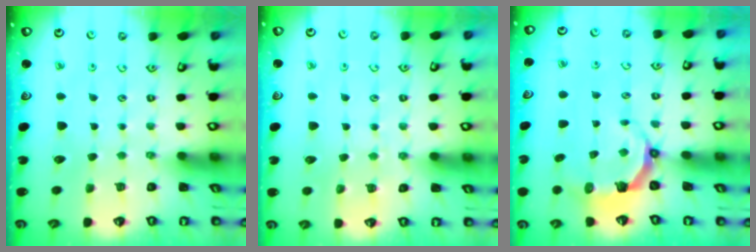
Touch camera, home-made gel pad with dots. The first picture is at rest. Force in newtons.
{"total": 5.6, "press": 5.6, "slide": 0.6}
{"total": 4.9, "press": 3.2, "slide": 3.7}